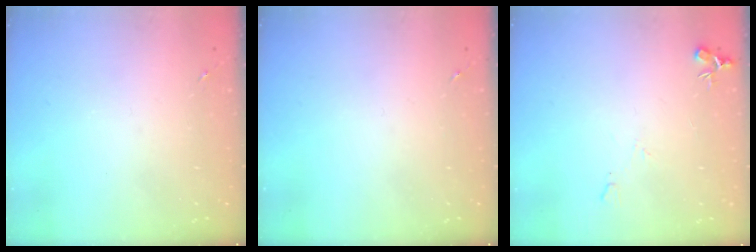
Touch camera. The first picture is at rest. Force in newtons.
{"total": 0.0}
{"total": 6.9, "press": 6.9, "slide": 0.7}